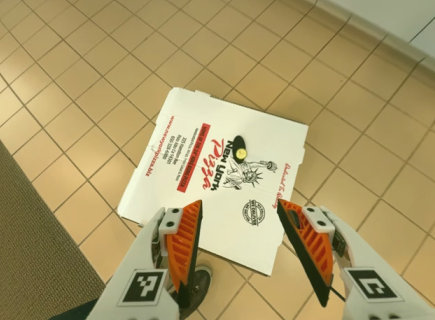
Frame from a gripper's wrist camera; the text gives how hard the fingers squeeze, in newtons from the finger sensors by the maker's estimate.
{"total": 0.0}